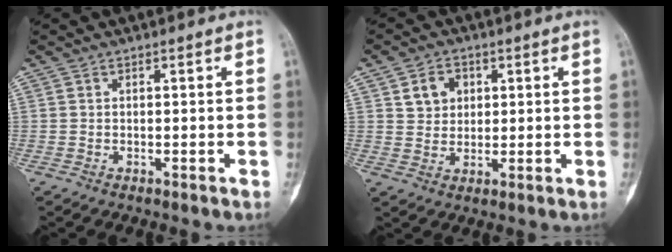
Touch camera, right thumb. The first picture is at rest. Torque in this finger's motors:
{"motor_torque": [-0.43, 0.63, 0.54, 0.07, 0.01]}